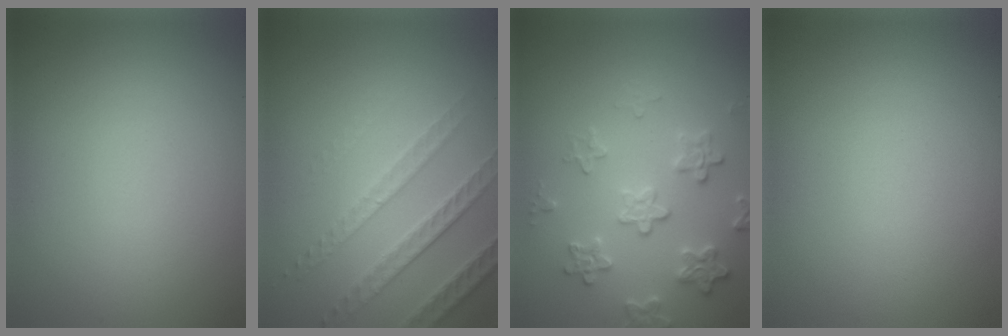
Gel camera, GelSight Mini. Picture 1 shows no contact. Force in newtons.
{"total": 3.3, "press": 2.8, "slide": 1.7}
{"total": 3.1, "press": 3.1, "slide": 0.4}
{"total": 0.0}